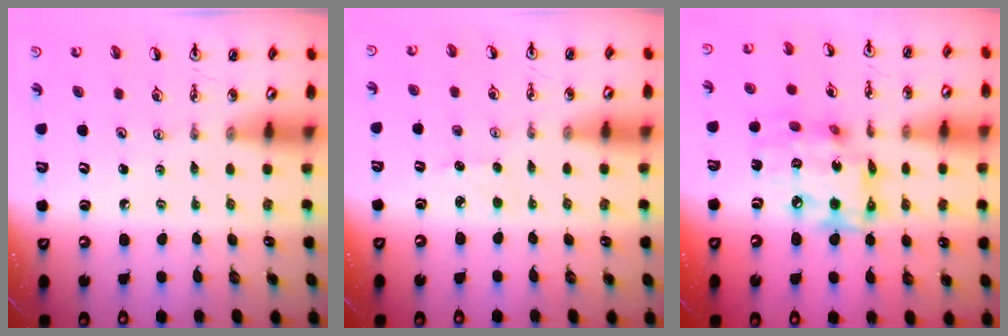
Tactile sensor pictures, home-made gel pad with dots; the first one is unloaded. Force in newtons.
{"total": 3.8, "press": 3.8, "slide": 0.5}
{"total": 16.0, "press": 15.9, "slide": 1.8}